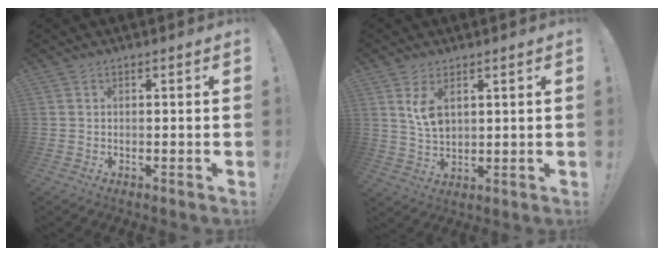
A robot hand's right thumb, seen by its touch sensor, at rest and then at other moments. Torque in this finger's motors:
{"motor_torque": [-0.25, 0.49, 0.36, 0.27, 0.02]}